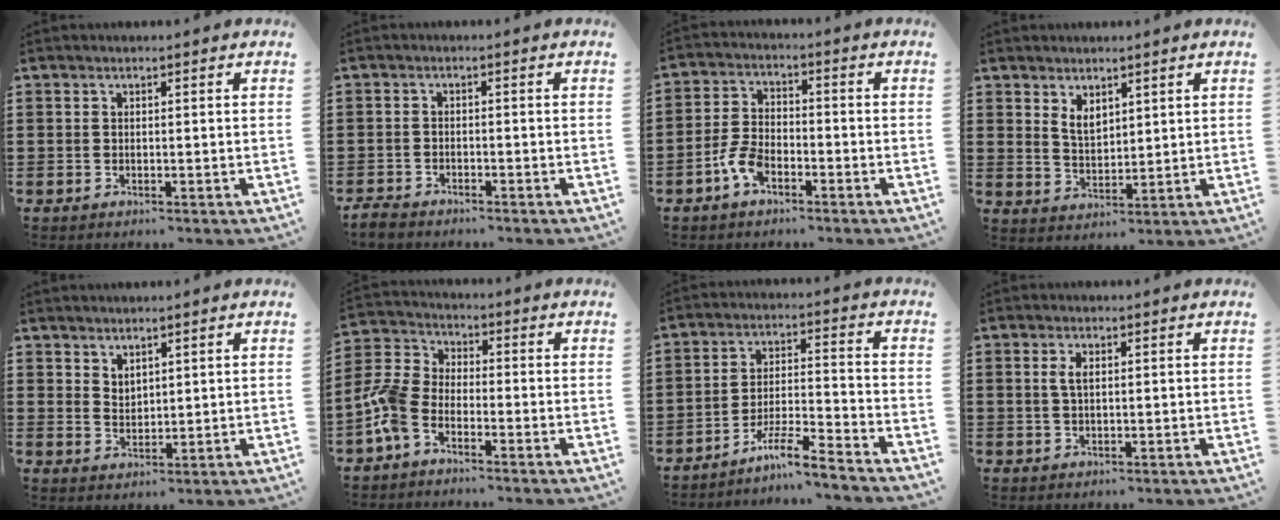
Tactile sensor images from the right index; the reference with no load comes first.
{"total": 2.2, "force": [-2.1, 0.4, 0.2], "torque": [-0.008, 0.004, -0.045]}
{"total": 5.2, "force": [-2.9, 2.5, 3.5], "torque": [-0.093, -0.002, -0.062]}
{"total": 3.5, "force": [2.3, 2.0, 1.7], "torque": [-0.040, 0.007, 0.043]}
{"total": 2.4, "force": [2.3, 0.8, 0.0], "torque": [-0.004, 0.001, 0.045]}
{"total": 5.9, "force": [-4.1, 3.1, 3.0], "torque": [-0.098, -0.008, -0.091]}
{"total": 6.6, "force": [-5.8, -0.2, 3.2], "torque": [-0.067, -0.007, -0.114]}
{"total": 2.2, "force": [0.5, 0.9, 1.9], "torque": [-0.040, 0.005, 0.007]}